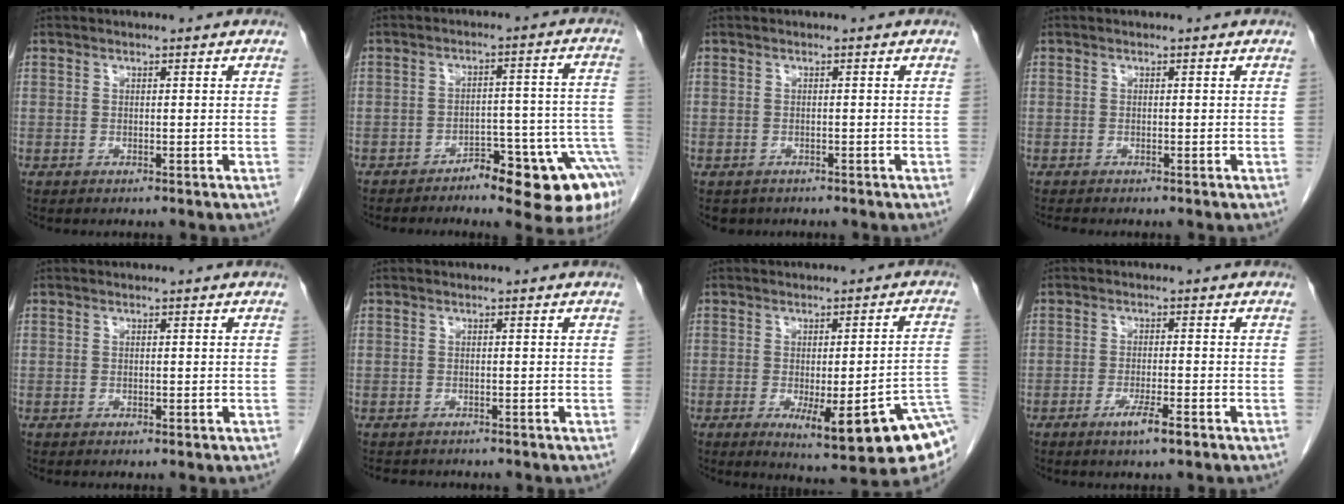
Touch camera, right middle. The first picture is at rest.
{"total": 13.9, "force": [-9.0, 3.6, 9.9], "torque": [-0.047, 0.050, -0.117]}
{"total": 1.8, "force": [-1.4, 1.2, 0.2], "torque": [-0.013, -0.002, -0.017]}
{"total": 0.6, "force": [-0.5, -0.2, 0.1], "torque": [-0.013, -0.006, -0.010]}
{"total": 0.6, "force": [-0.3, 0.3, 0.4], "torque": [-0.008, 0.000, -0.003]}
{"total": 3.7, "force": [-3.3, 1.4, 1.0], "torque": [-0.021, -0.007, -0.041]}
{"total": 15.1, "force": [-6.3, 1.7, 13.5], "torque": [-0.102, -0.002, -0.073]}
{"total": 3.8, "force": [-2.3, 0.2, 3.1], "torque": [-0.057, -0.006, -0.039]}